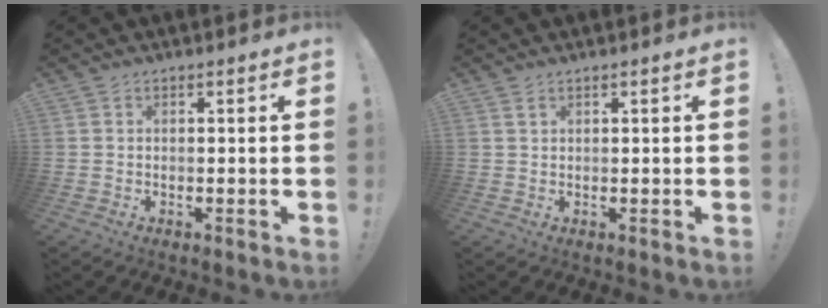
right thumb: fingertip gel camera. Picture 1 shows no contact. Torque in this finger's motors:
{"motor_torque": [-0.10, 0.20, 0.19, 0.00, 0.00]}